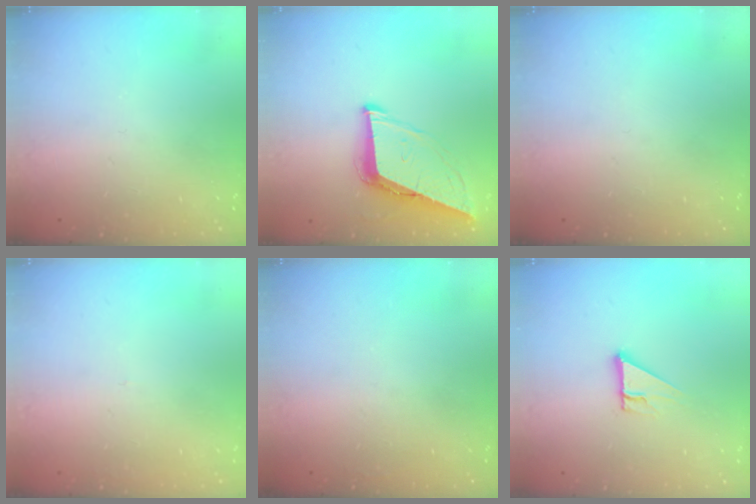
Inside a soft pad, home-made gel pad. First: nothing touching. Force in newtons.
{"total": 9.3, "press": 8.7, "slide": 3.2}
{"total": 0.0}
{"total": 2.7, "press": 2.7, "slide": 0.3}
{"total": 1.6, "press": 1.6, "slide": 0.0}
{"total": 4.3, "press": 4.3, "slide": 0.4}